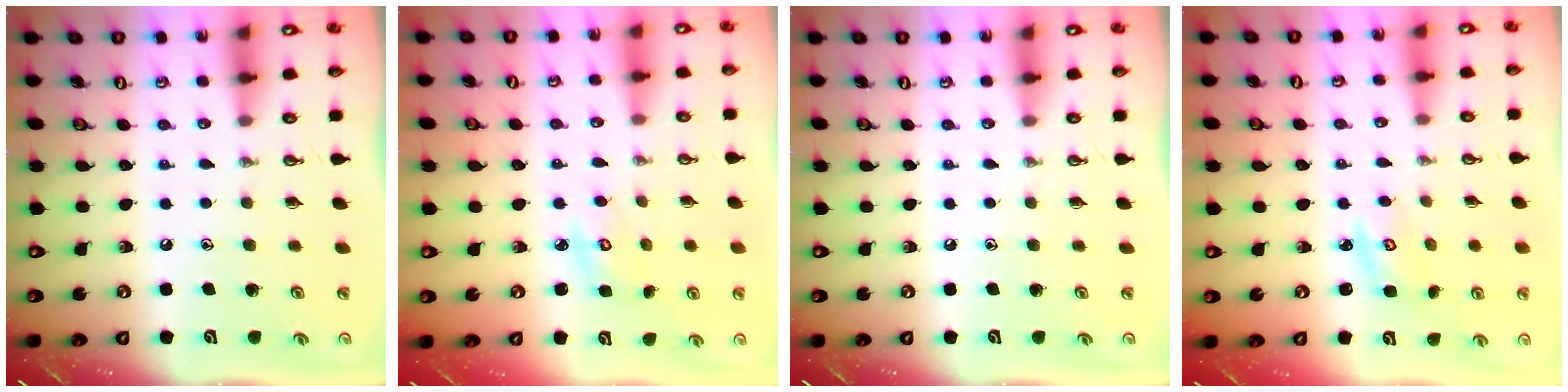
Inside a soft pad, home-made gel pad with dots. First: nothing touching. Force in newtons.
{"total": 3.0, "press": 3.0, "slide": 0.1}
{"total": 0.0}
{"total": 2.8, "press": 2.8, "slide": 0.3}